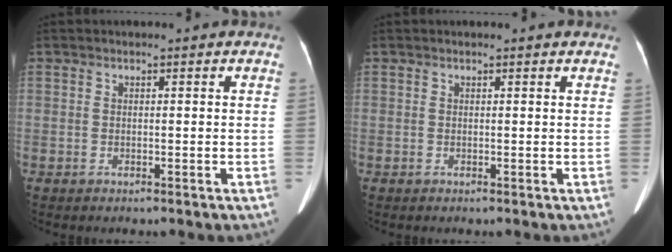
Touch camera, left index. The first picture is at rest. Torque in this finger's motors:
{"motor_torque": [-0.11, -0.02, -0.12, -0.06]}